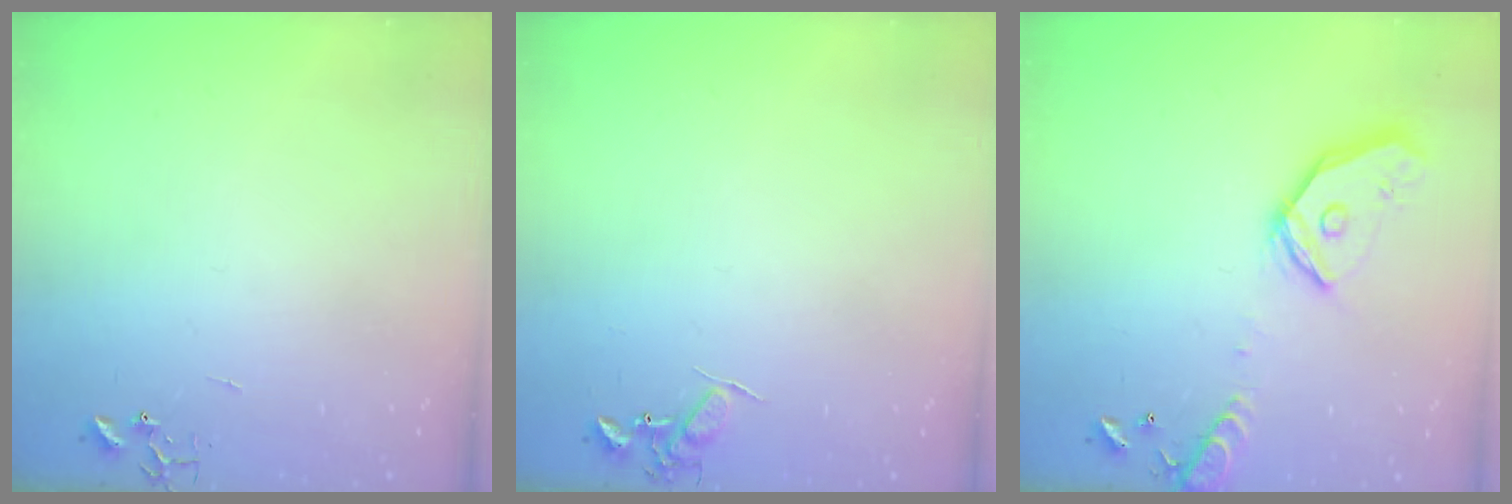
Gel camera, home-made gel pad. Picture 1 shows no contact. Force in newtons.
{"total": 7.2, "press": 7.2, "slide": 0.9}
{"total": 17.6, "press": 17.4, "slide": 2.7}